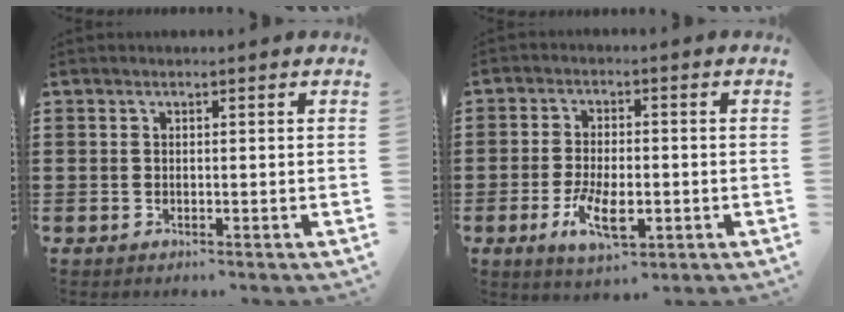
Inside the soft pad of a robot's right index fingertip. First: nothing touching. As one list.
[{"total": 7.2, "force": [-2.3, 2.9, 6.2], "torque": [-0.127, -0.013, -0.045]}]